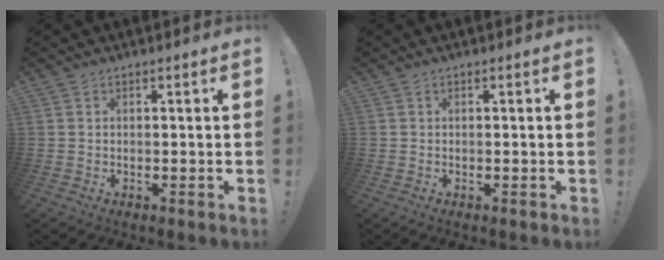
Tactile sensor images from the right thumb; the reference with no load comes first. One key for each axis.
{"total": 0.0}